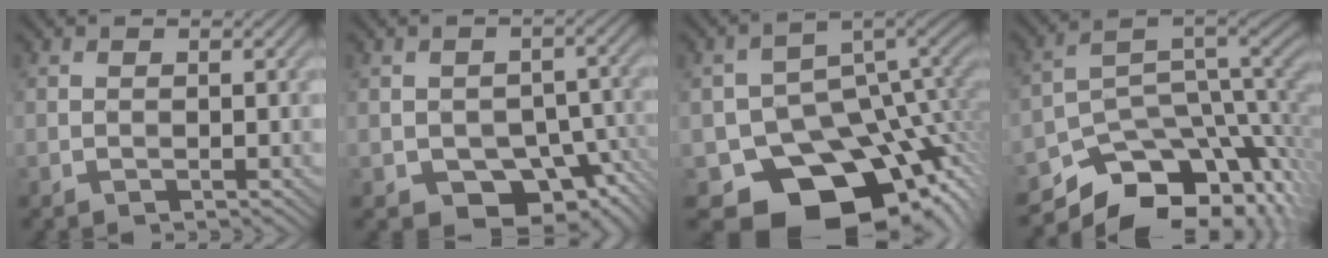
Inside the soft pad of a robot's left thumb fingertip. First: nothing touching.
{"total": 9.8, "force": [-4.4, 6.1, 6.3], "torque": [-0.100, -0.019, -0.061]}
{"total": 17.1, "force": [-7.7, 12.1, 9.2], "torque": [-0.130, -0.049, -0.110]}
{"total": 13.1, "force": [-7.7, 7.3, 7.7], "torque": [-0.147, -0.021, -0.113]}